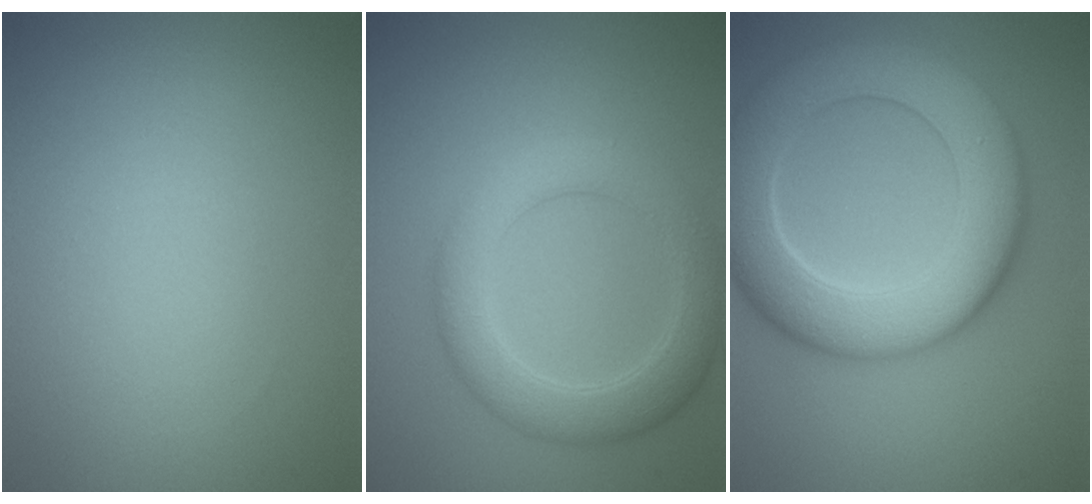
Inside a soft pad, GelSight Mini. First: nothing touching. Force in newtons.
{"total": 4.7, "press": 4.7, "slide": 0.1}
{"total": 9.9, "press": 9.8, "slide": 0.7}